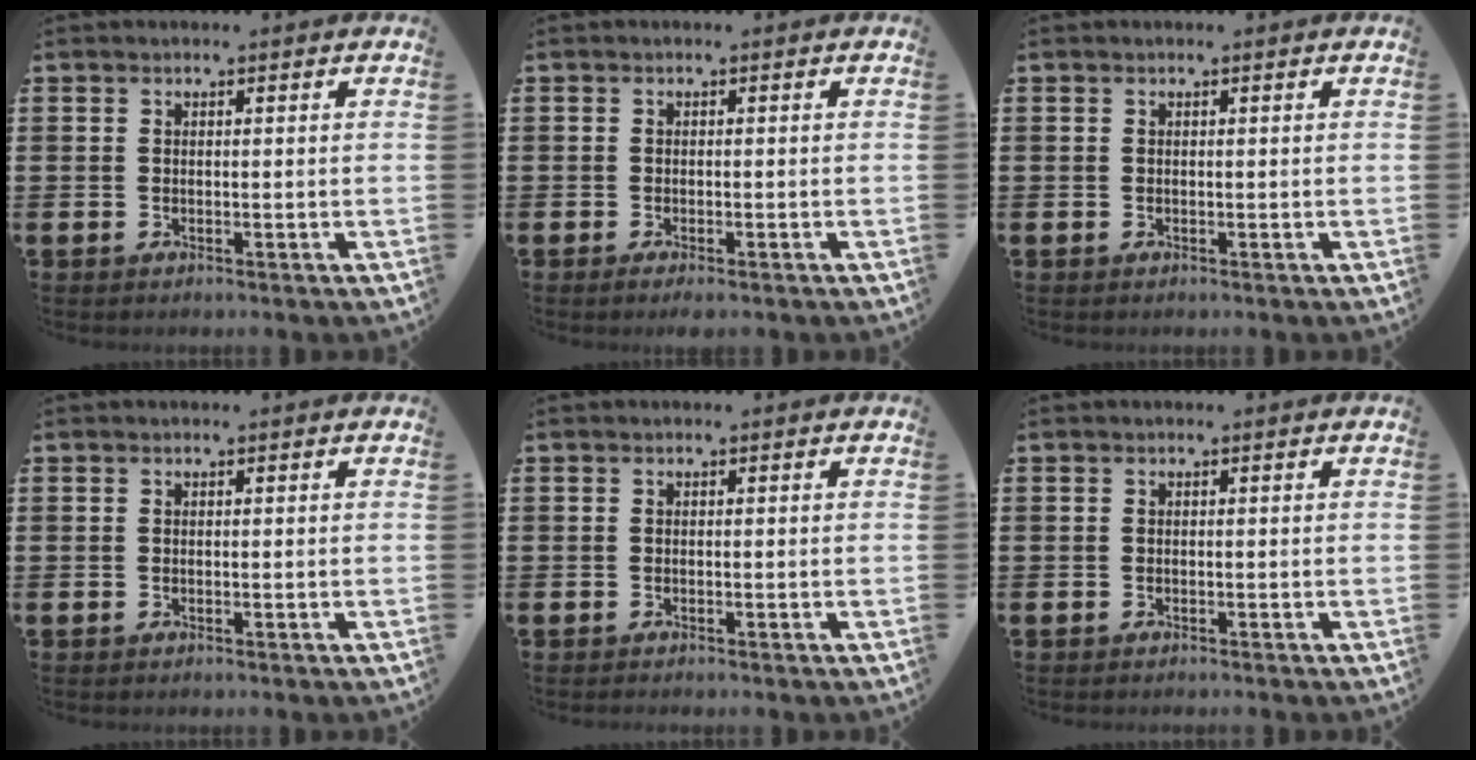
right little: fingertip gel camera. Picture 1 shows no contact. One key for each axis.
{"total": 0.9, "fx": -0.6, "fy": 0.1, "fz": 0.7, "tx": -0.013, "ty": -0.002, "tz": -0.011}
{"total": 0.0}
{"total": 0.0}
{"total": 0.0}
{"total": 0.0}